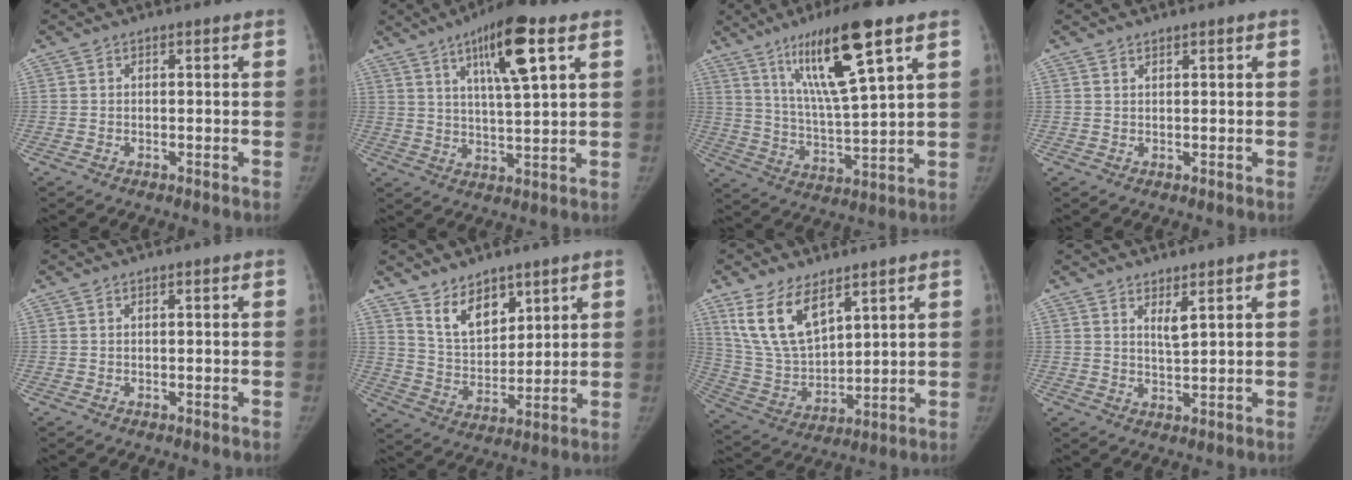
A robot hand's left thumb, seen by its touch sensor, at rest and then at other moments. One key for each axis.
{"total": 12.9, "fx": 6.2, "fy": 2.5, "fz": 11.1, "tx": -0.180, "ty": -0.020, "tz": 0.103}
{"total": 16.7, "fx": 9.1, "fy": 2.2, "fz": 13.8, "tx": -0.241, "ty": -0.044, "tz": 0.169}
{"total": 0.7, "fx": 0.7, "fy": 0.1, "fz": 0.3, "tx": -0.003, "ty": -0.004, "tz": 0.013}
{"total": 0.0}
{"total": 9.4, "fx": 6.4, "fy": 5.0, "fz": 4.7, "tx": -0.049, "ty": -0.051, "tz": 0.127}
{"total": 13.3, "fx": 7.9, "fy": 6.4, "fz": 8.6, "tx": -0.147, "ty": -0.034, "tz": 0.173}
{"total": 3.1, "fx": 2.0, "fy": 0.5, "fz": 2.4, "tx": -0.042, "ty": -0.022, "tz": 0.038}